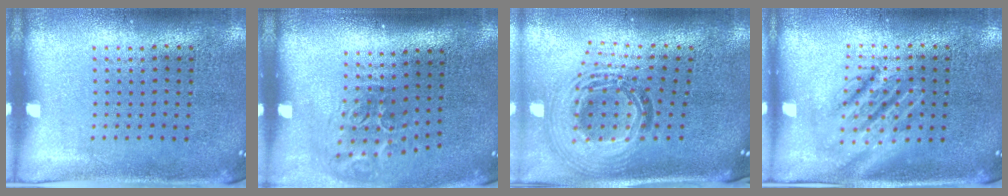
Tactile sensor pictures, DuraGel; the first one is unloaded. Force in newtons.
{"total": 2.0, "press": 1.2, "slide": 1.6}
{"total": 1.8, "press": 1.5, "slide": 1.0}
{"total": 2.7, "press": 2.7, "slide": 0.3}